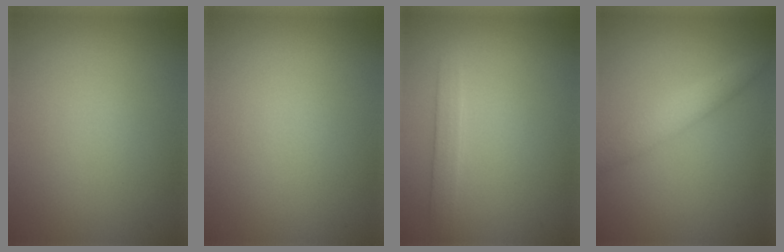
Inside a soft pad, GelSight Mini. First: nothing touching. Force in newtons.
{"total": 0.0}
{"total": 1.7, "press": 1.7, "slide": 0.0}
{"total": 2.9, "press": 2.9, "slide": 0.1}